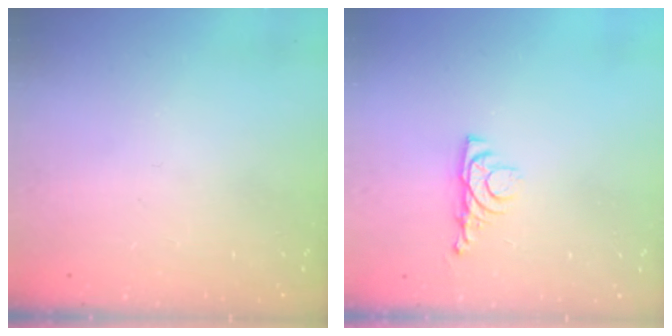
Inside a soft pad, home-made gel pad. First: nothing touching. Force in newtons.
{"total": 4.3, "press": 4.2, "slide": 0.7}